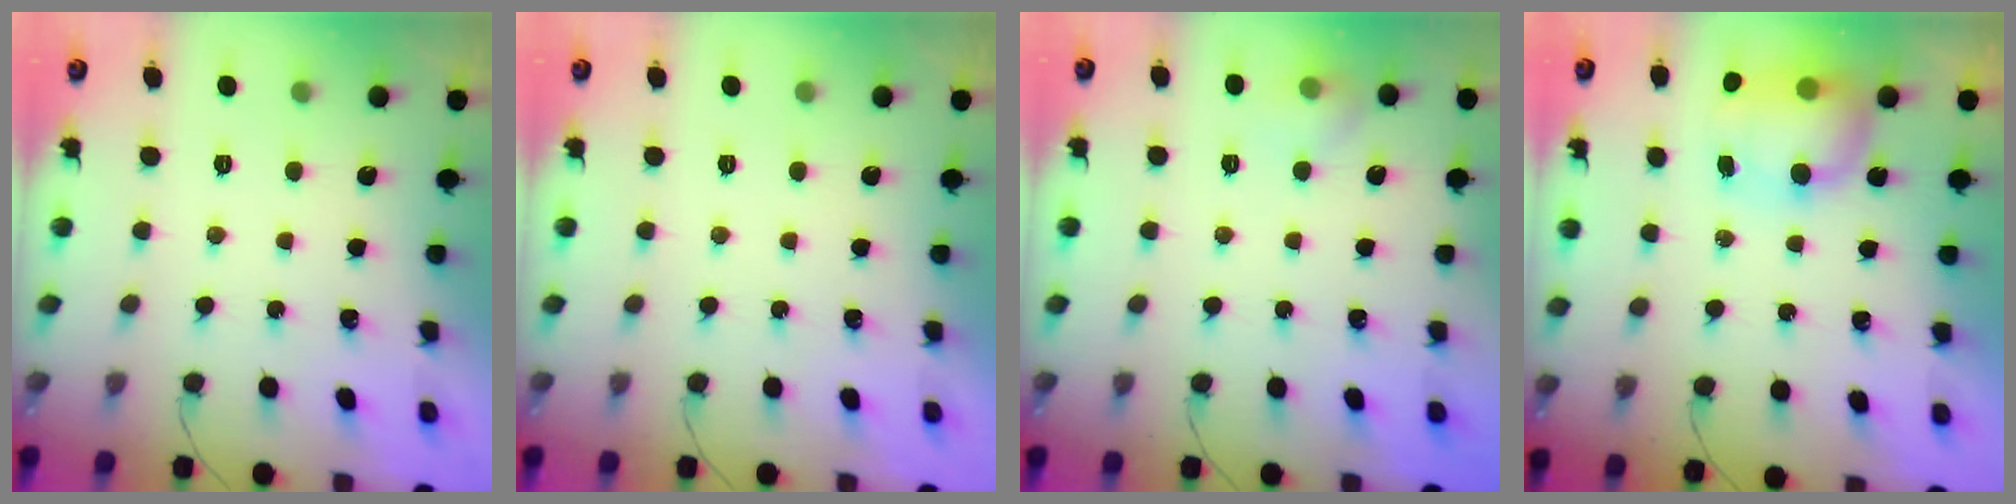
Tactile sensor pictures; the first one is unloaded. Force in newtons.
{"total": 0.0}
{"total": 5.6, "press": 5.3, "slide": 1.8}
{"total": 9.1, "press": 8.7, "slide": 2.6}